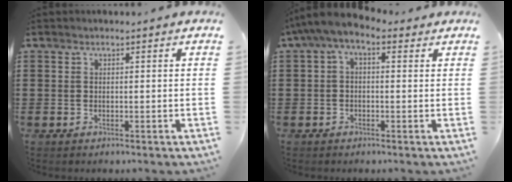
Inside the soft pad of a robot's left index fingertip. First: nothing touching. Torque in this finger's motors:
{"motor_torque": [1.53, 0.61, 0.75, 0.17]}